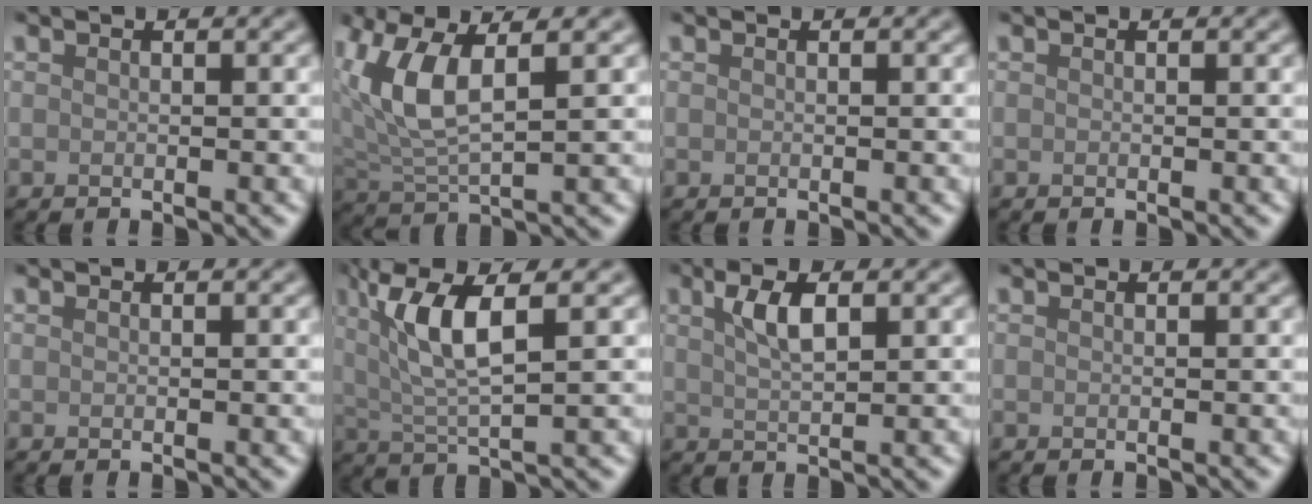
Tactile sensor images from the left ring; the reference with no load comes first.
{"total": 6.2, "force": [1.8, 2.7, 5.3], "torque": [-0.123, 0.003, 0.038]}
{"total": 0.0}
{"total": 0.0}
{"total": 0.0}
{"total": 6.4, "force": [2.0, 1.6, 5.8], "torque": [-0.115, 0.005, 0.040]}
{"total": 3.2, "force": [1.2, 1.1, 2.8], "torque": [-0.056, 0.006, 0.023]}
{"total": 0.0}